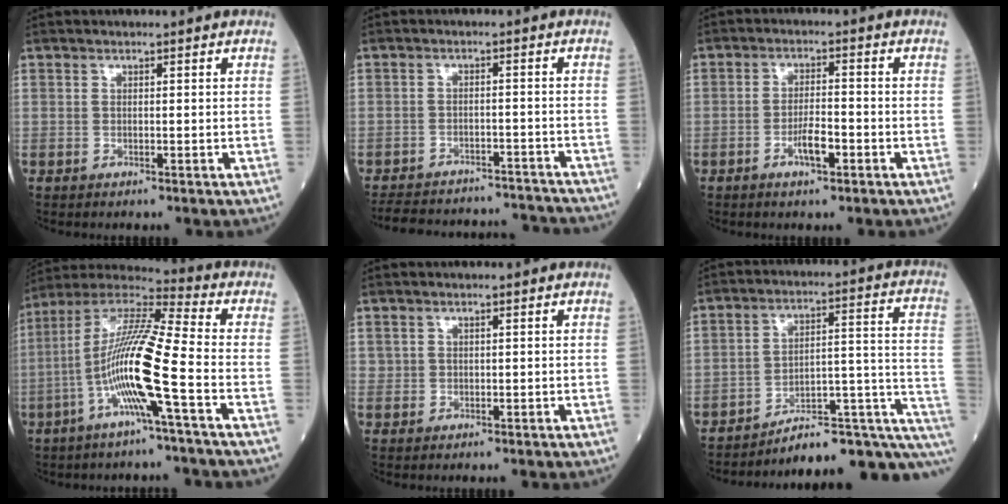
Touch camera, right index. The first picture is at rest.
{"total": 18.2, "force": [-17.2, 3.9, 4.4], "torque": [-0.102, 0.002, -0.224]}
{"total": 4.3, "force": [-2.0, 1.0, 3.7], "torque": [-0.068, 0.003, -0.037]}
{"total": 14.8, "force": [-4.3, -0.4, 14.2], "torque": [-0.281, 0.006, -0.094]}
{"total": 0.6, "force": [0.2, 0.5, 0.1], "torque": [0.007, 0.001, 0.002]}
{"total": 14.5, "force": [-10.6, 3.6, 9.3], "torque": [-0.069, 0.080, -0.139]}